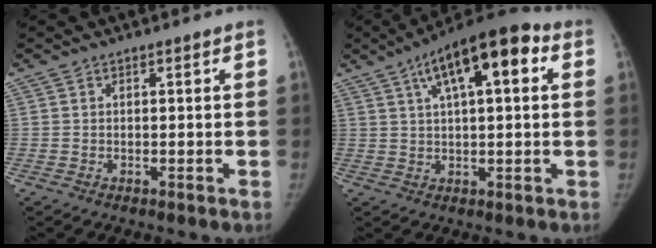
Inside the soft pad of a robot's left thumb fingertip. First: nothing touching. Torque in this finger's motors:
{"motor_torque": [0.37, 0.08, 1.63, -0.60, 0.14]}